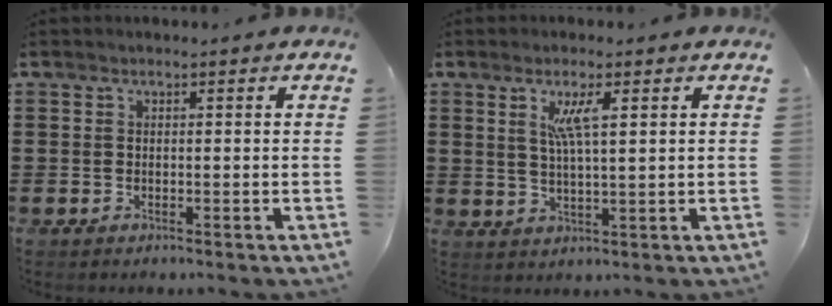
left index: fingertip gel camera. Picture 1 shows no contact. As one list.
[{"total": 4.4, "force": [1.9, 0.7, 3.9], "torque": [-0.082, 0.003, 0.031]}]